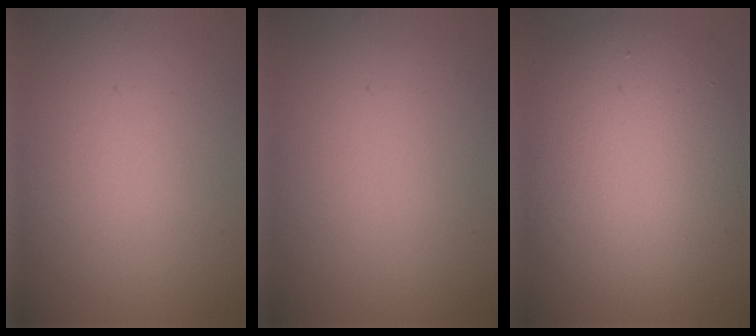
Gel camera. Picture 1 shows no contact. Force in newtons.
{"total": 0.0}
{"total": 9.8, "press": 9.8, "slide": 0.7}